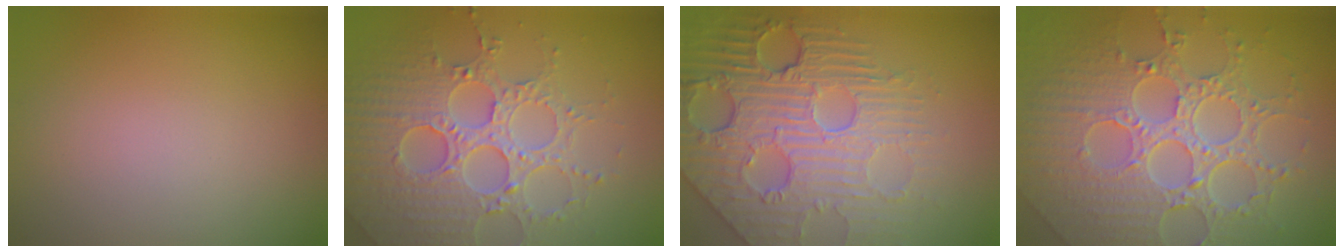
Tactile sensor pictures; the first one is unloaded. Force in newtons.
{"total": 5.3, "press": 5.1, "slide": 1.2}
{"total": 8.2, "press": 6.0, "slide": 5.6}
{"total": 8.3, "press": 6.2, "slide": 5.5}